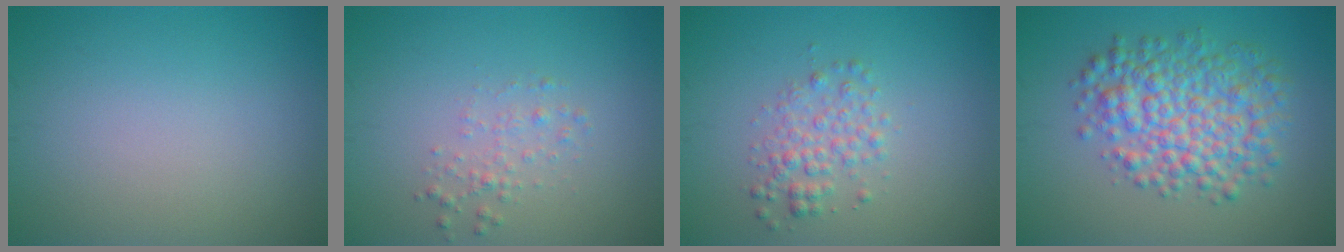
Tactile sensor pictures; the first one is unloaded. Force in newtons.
{"total": 1.4, "press": 1.4, "slide": 0.0}
{"total": 2.5, "press": 2.5, "slide": 0.1}
{"total": 6.7, "press": 6.7, "slide": 0.1}